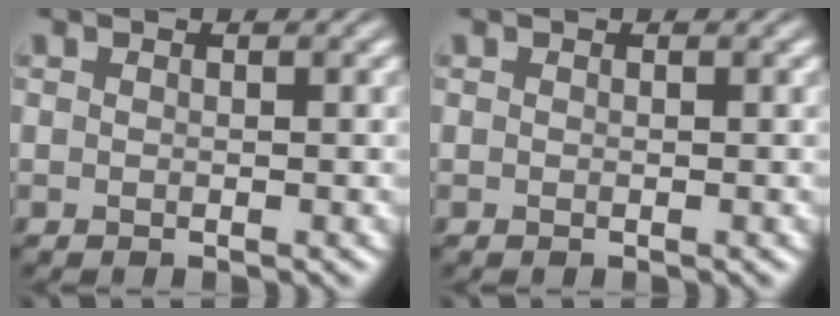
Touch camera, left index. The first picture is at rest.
{"total": 0.0}